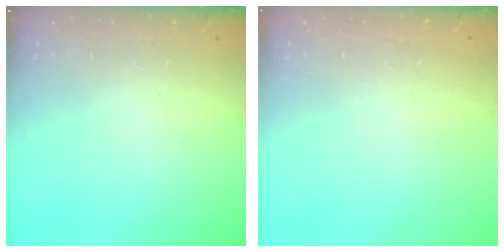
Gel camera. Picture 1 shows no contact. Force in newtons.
{"total": 0.0}